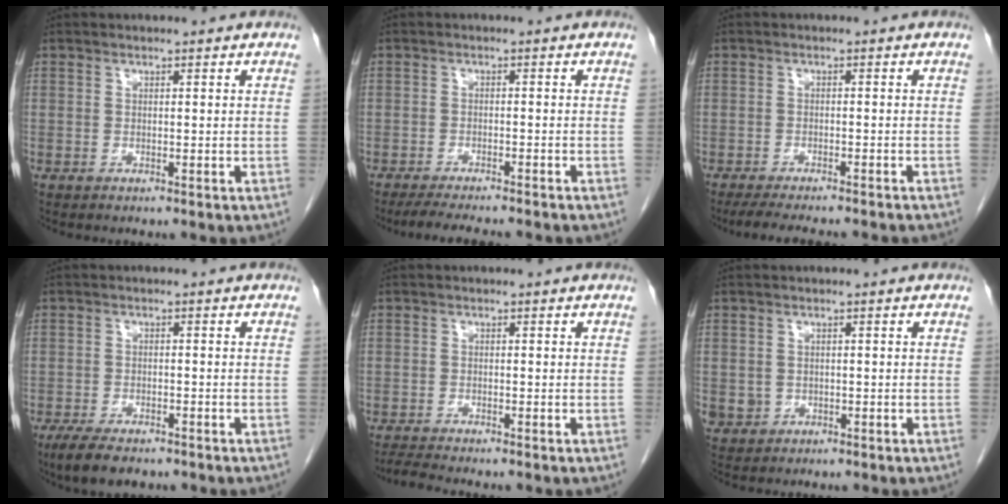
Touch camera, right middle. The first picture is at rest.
{"total": 8.9, "force": [-7.7, 1.1, 4.4], "torque": [-0.060, -0.012, -0.111]}
{"total": 11.0, "force": [-9.7, 1.5, 5.1], "torque": [-0.066, -0.014, -0.128]}
{"total": 6.2, "force": [-4.6, 2.2, 3.5], "torque": [-0.060, -0.009, -0.073]}
{"total": 2.7, "force": [-2.5, -0.6, 0.8], "torque": [-0.022, -0.013, -0.047]}
{"total": 2.2, "force": [-0.2, 2.2, 0.4], "torque": [-0.004, 0.004, 0.006]}